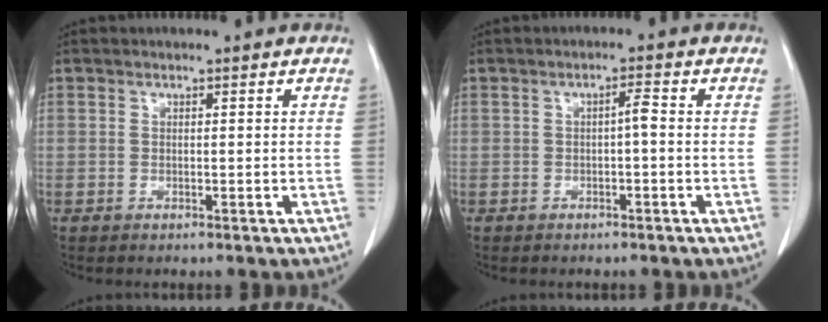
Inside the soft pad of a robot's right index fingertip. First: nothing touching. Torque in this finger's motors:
{"motor_torque": [0.28, -0.21, 0.01, 0.03]}